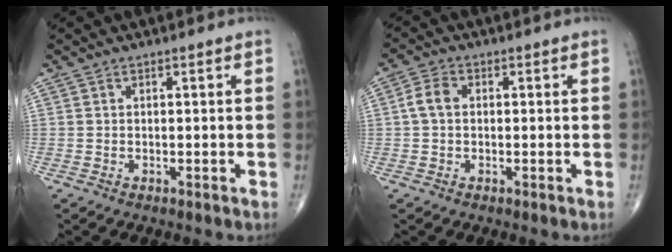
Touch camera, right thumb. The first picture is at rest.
{"total": 3.8, "force": [0.3, 2.7, 2.8], "torque": [-0.057, 0.012, 0.001]}